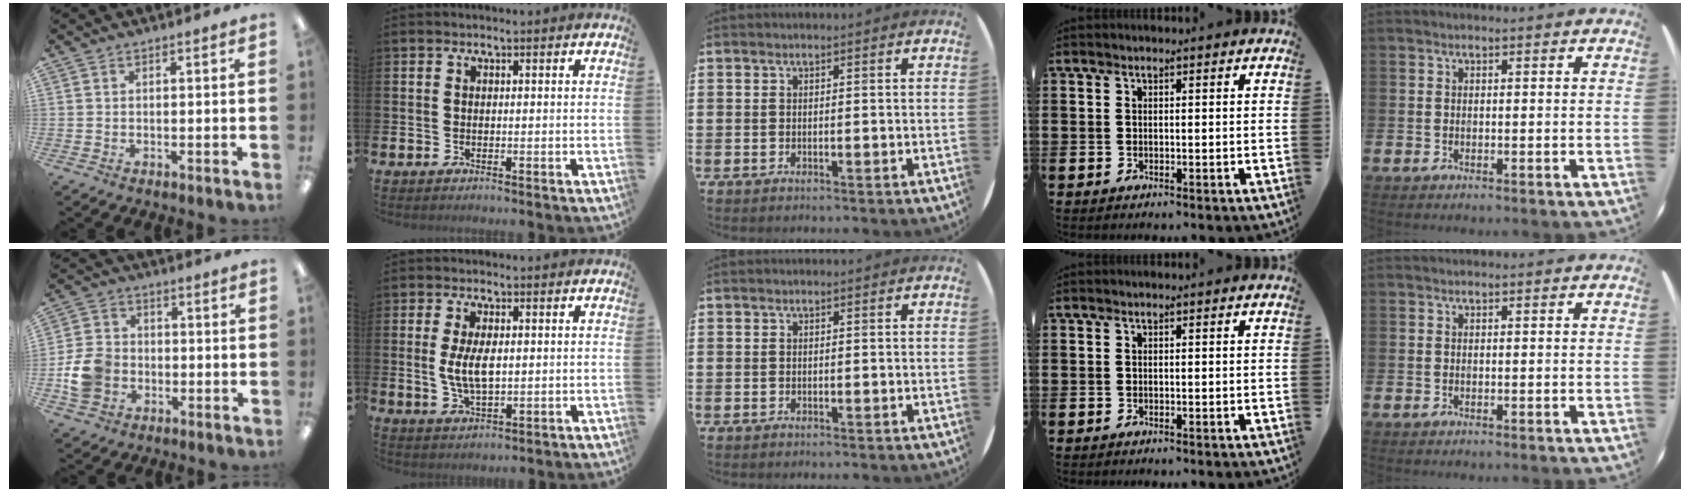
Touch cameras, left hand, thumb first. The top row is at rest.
{"thumb": {"total": 9.4, "force": [-2.2, 7.8, 4.7], "torque": [-0.104, 0.020, -0.040]}, "index": {"total": 5.3, "force": [0.7, 2.5, 4.7], "torque": [-0.089, -0.001, 0.005]}}